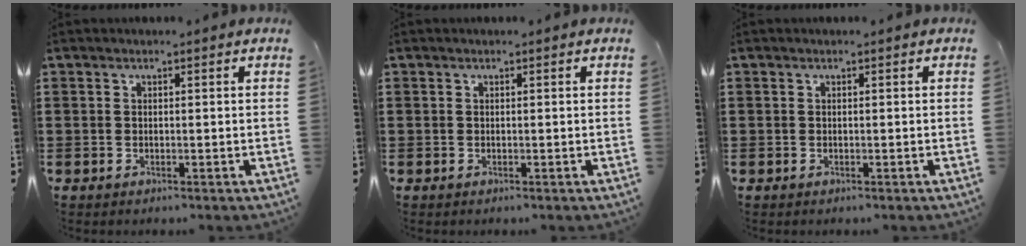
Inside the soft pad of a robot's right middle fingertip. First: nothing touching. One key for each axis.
{"total": 0.0}
{"total": 0.0}